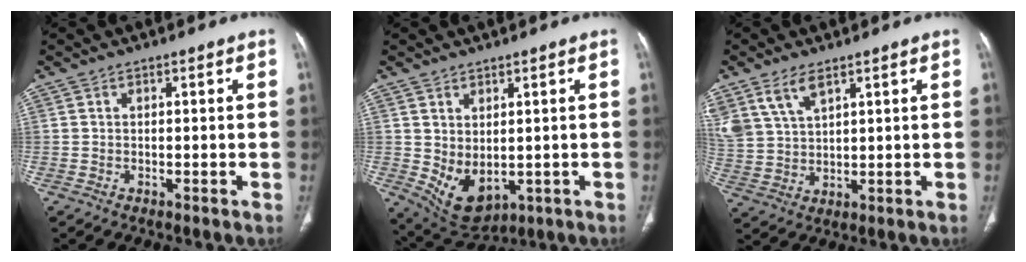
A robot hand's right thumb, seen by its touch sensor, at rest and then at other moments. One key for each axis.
{"total": 7.9, "fx": -0.4, "fy": 5.0, "fz": 6.1, "tx": -0.094, "ty": -0.008, "tz": 0.024}
{"total": 8.3, "fx": 5.2, "fy": 4.1, "fz": 5.0, "tx": -0.100, "ty": -0.010, "tz": 0.116}